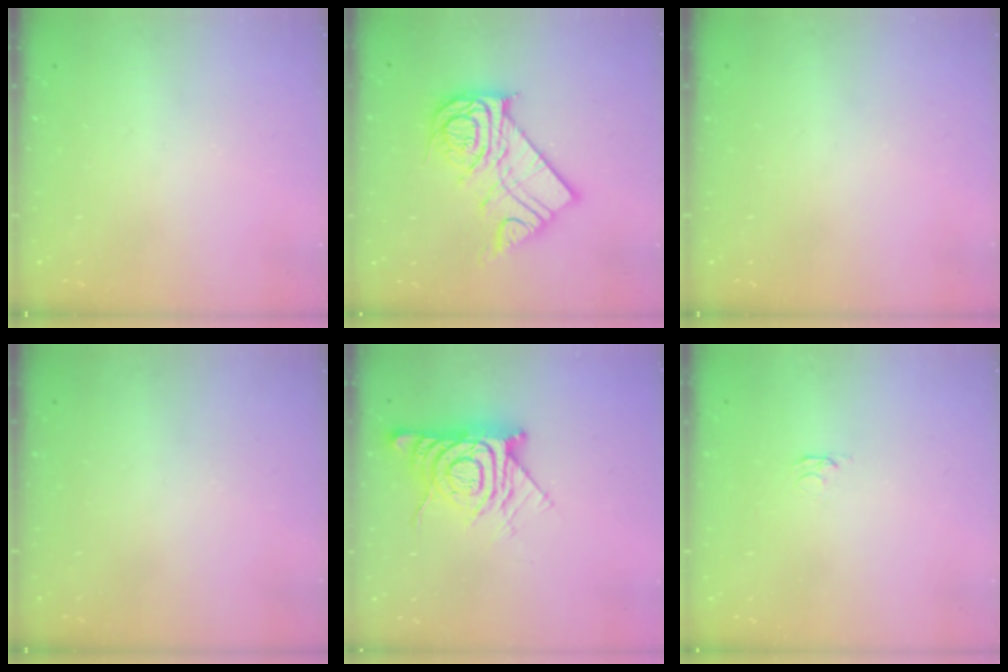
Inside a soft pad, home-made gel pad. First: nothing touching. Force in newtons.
{"total": 16.1, "press": 16.1, "slide": 1.4}
{"total": 0.0}
{"total": 0.0}
{"total": 13.0, "press": 13.0, "slide": 1.0}
{"total": 2.1, "press": 2.0, "slide": 0.3}